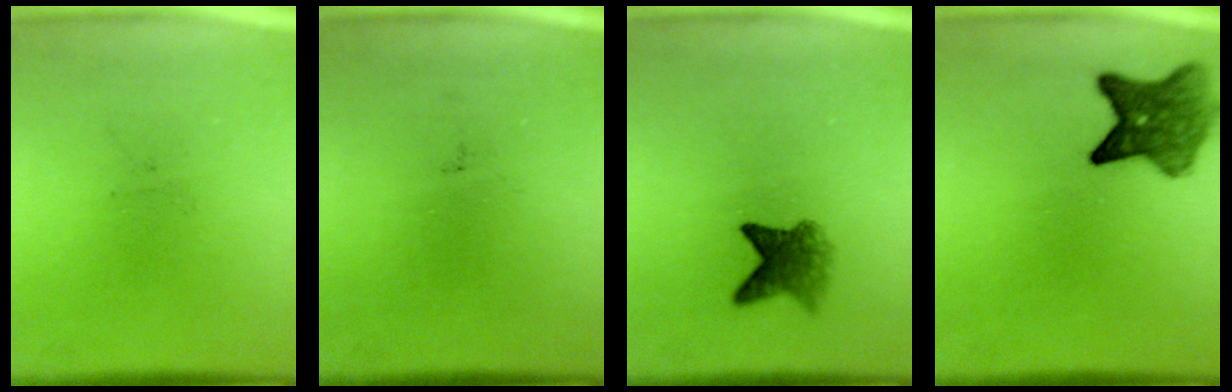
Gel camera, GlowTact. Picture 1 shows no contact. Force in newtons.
{"total": 0.0}
{"total": 4.1}
{"total": 6.3}